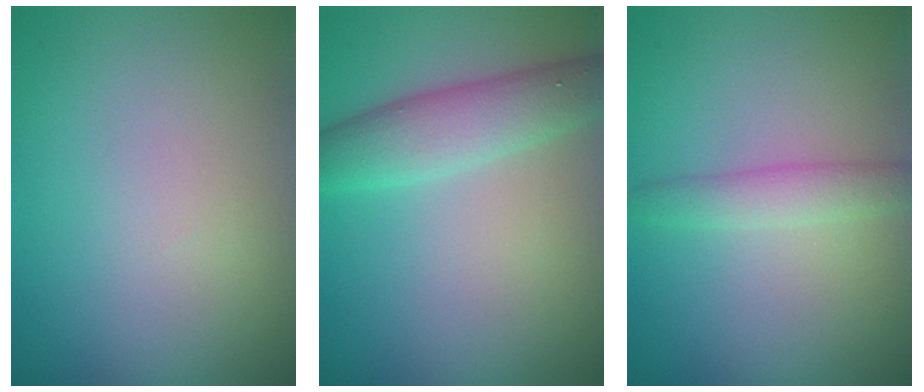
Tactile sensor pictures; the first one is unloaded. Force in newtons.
{"total": 4.4, "press": 4.4, "slide": 0.1}
{"total": 2.1, "press": 2.1, "slide": 0.1}